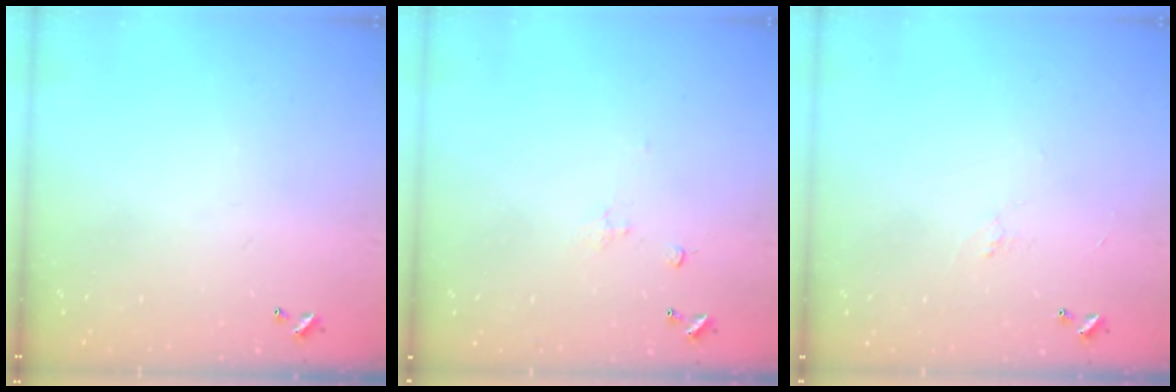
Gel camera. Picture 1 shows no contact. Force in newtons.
{"total": 1.1, "press": 0.9, "slide": 0.5}
{"total": 3.5, "press": 3.5, "slide": 0.5}